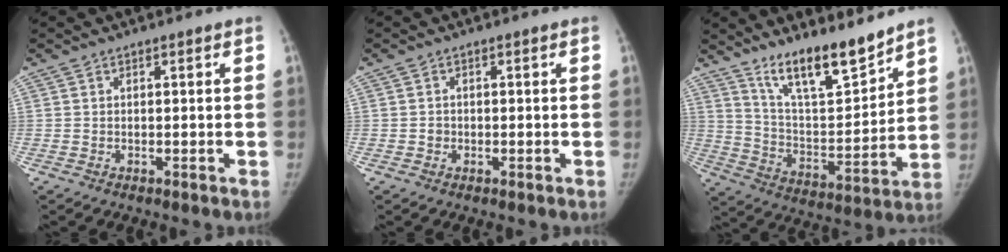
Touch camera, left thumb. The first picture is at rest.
{"total": 1.3, "force": [-0.4, 1.2, 0.3], "torque": [0.002, 0.006, -0.007]}
{"total": 15.1, "force": [12.1, 3.5, 8.3], "torque": [-0.110, -0.086, 0.218]}